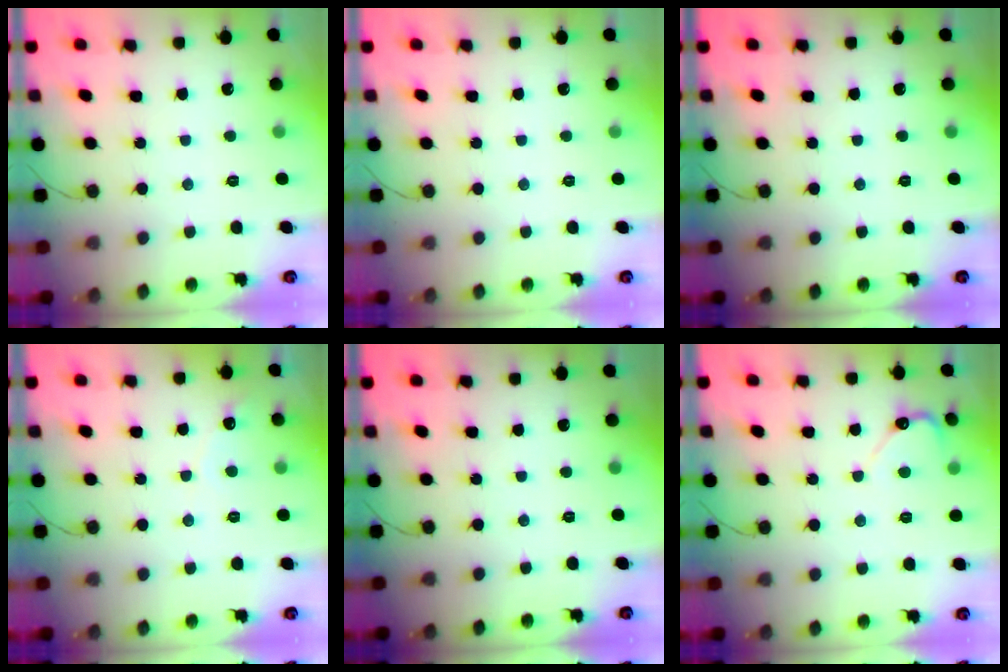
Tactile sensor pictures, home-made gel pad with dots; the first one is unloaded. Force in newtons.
{"total": 0.0}
{"total": 0.0}
{"total": 3.6, "press": 3.6, "slide": 0.3}
{"total": 0.0}
{"total": 4.5, "press": 4.5, "slide": 0.5}